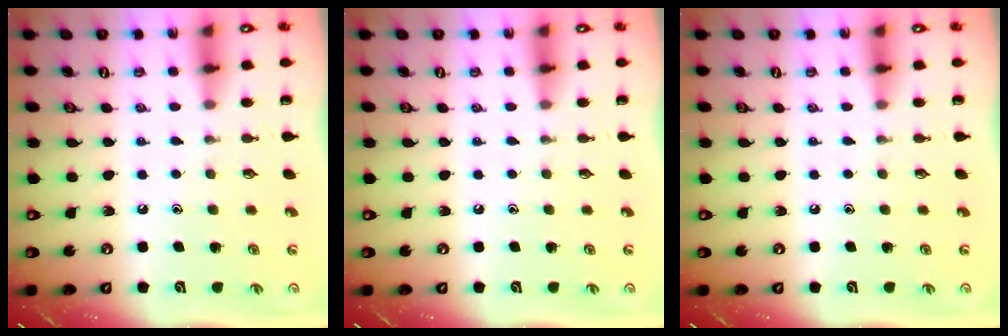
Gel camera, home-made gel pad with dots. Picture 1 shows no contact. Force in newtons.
{"total": 0.0}
{"total": 0.0}